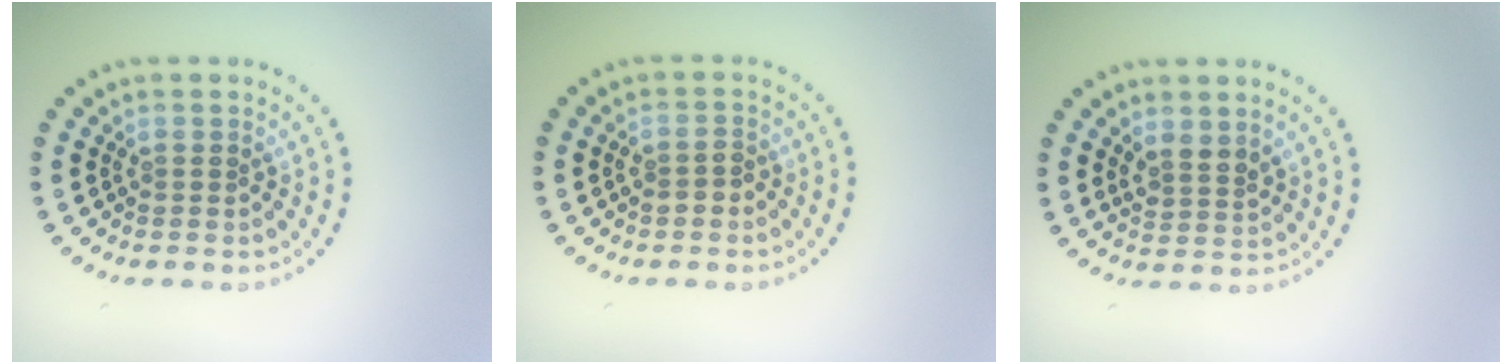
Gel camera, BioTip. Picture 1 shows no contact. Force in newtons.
{"total": 1.4, "press": 1.3, "slide": 0.5}
{"total": 1.8, "press": 1.4, "slide": 1.0}